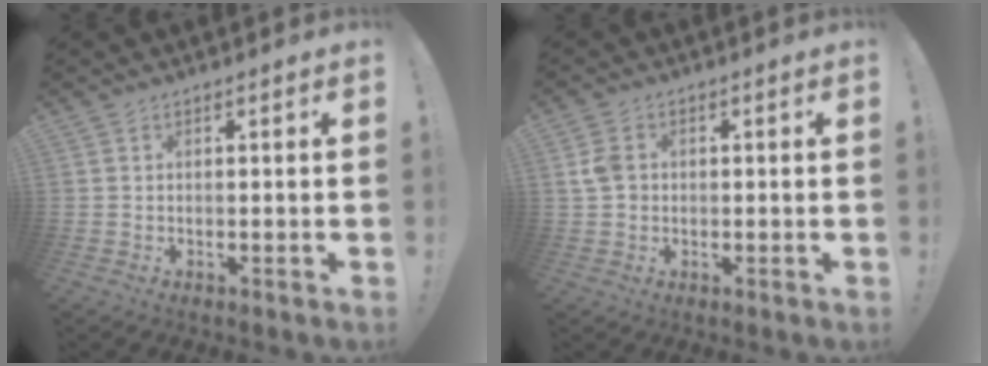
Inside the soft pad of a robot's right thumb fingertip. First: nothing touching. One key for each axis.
{"total": 4.7, "fx": 0.4, "fy": 3.8, "fz": 2.7, "tx": -0.047, "ty": 0.006, "tz": 0.009}